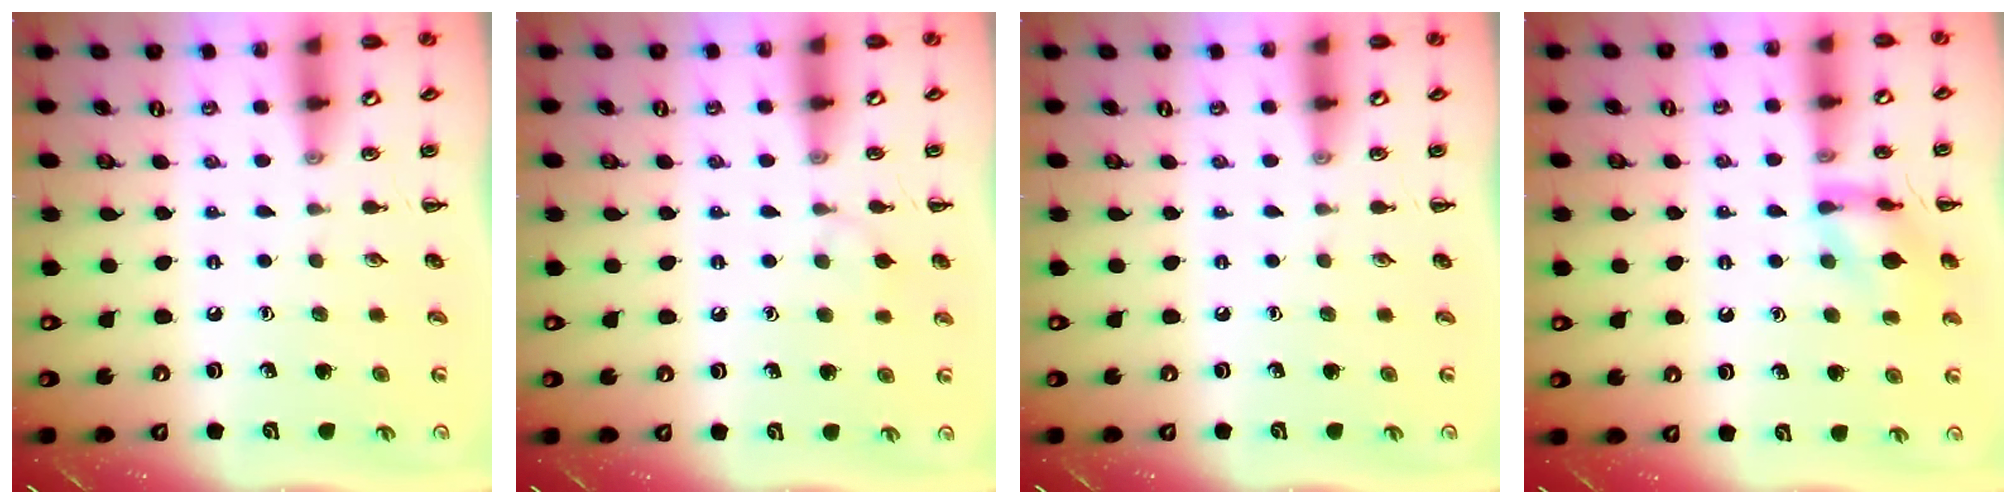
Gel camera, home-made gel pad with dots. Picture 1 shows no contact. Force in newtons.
{"total": 6.1, "press": 5.8, "slide": 1.9}
{"total": 0.0}
{"total": 12.1, "press": 12.0, "slide": 1.0}